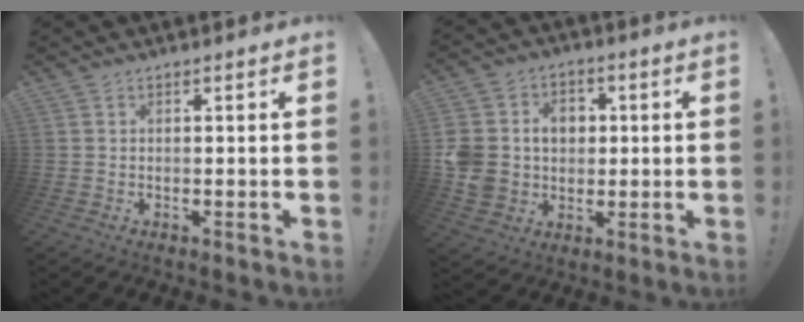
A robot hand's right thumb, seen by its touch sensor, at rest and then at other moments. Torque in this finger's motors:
{"motor_torque": [1.51, 1.92, 0.83, -0.45, 0.07]}